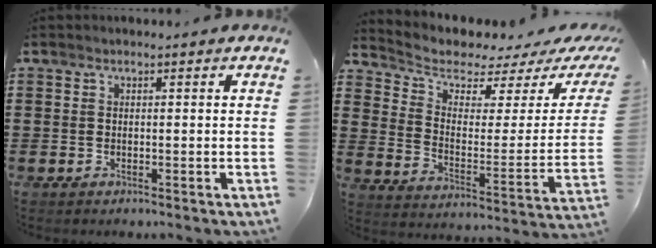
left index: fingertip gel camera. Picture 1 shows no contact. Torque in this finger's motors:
{"motor_torque": [2.14, 0.00, 0.56, 0.03]}